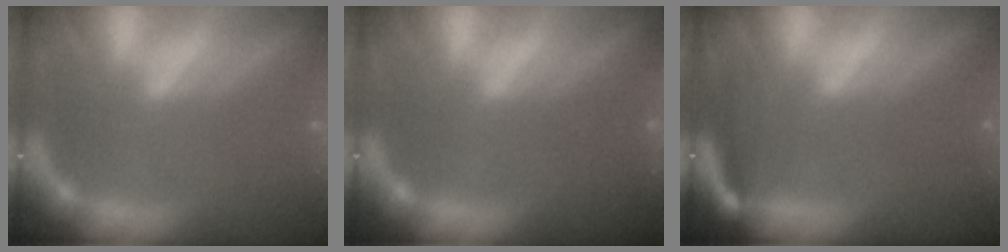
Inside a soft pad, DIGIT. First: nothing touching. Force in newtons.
{"total": 1.4}
{"total": 5.0}